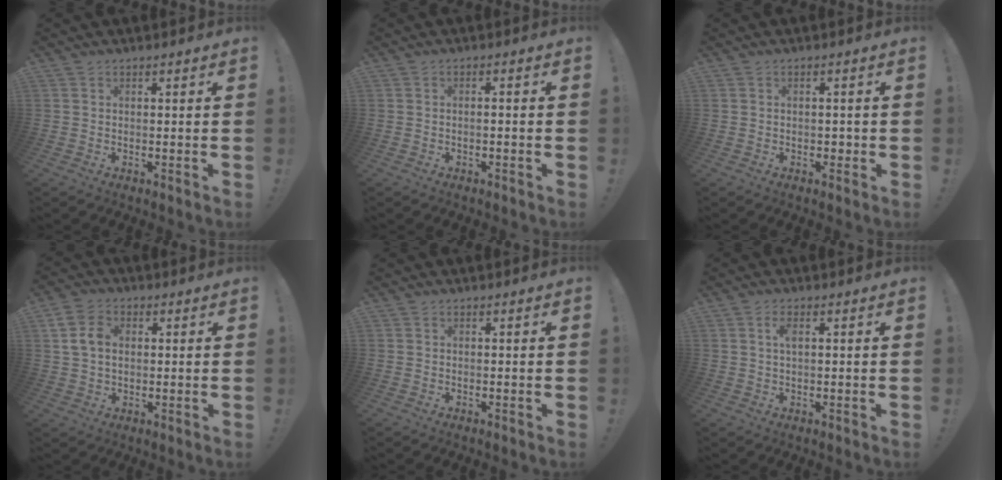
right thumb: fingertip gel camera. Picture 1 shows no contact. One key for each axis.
{"total": 1.2, "fx": -0.9, "fy": -0.2, "fz": 0.7, "tx": -0.011, "ty": 0.000, "tz": -0.016}
{"total": 1.5, "fx": -0.4, "fy": 1.3, "fz": 0.7, "tx": -0.009, "ty": 0.004, "tz": -0.008}
{"total": 7.9, "fx": 1.6, "fy": 5.9, "fz": 5.1, "tx": -0.092, "ty": 0.011, "tz": 0.034}
{"total": 0.0}
{"total": 2.6, "fx": 1.0, "fy": 1.0, "fz": 2.2, "tx": -0.035, "ty": -0.001, "tz": 0.014}